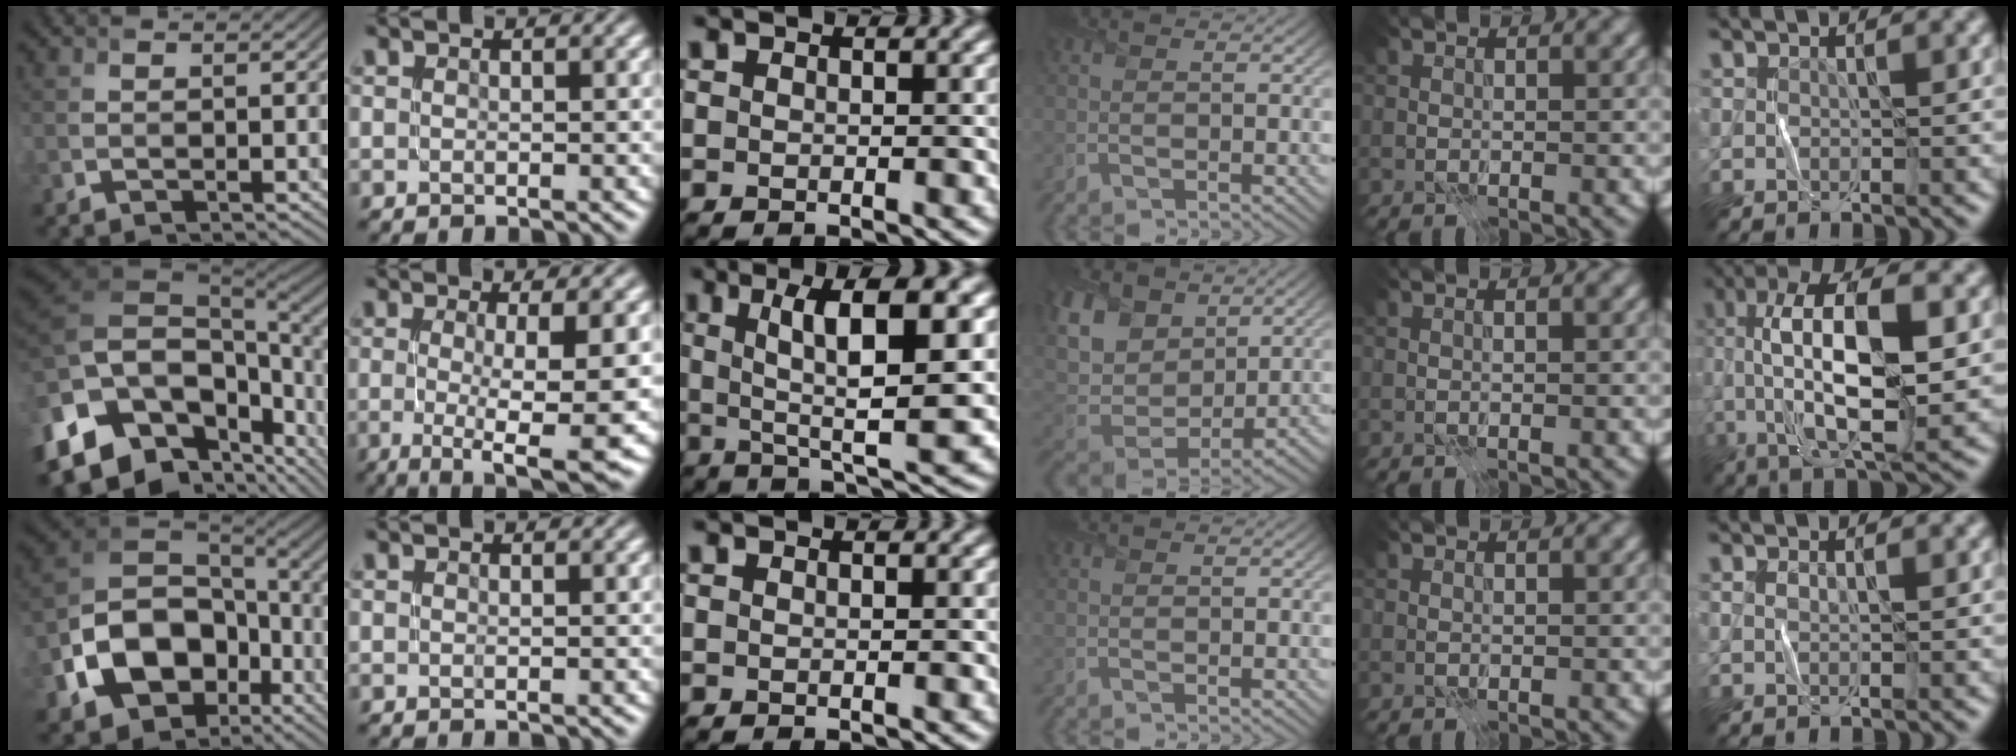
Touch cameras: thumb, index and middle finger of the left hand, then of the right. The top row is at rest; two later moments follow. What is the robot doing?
{"motion": "fold", "object": "shorts"}